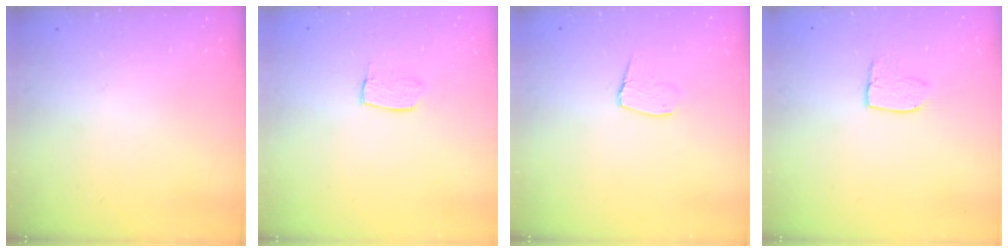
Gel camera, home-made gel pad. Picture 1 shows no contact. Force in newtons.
{"total": 5.2, "press": 5.1, "slide": 0.5}
{"total": 7.0, "press": 7.0, "slide": 0.5}
{"total": 6.0, "press": 6.0, "slide": 0.3}